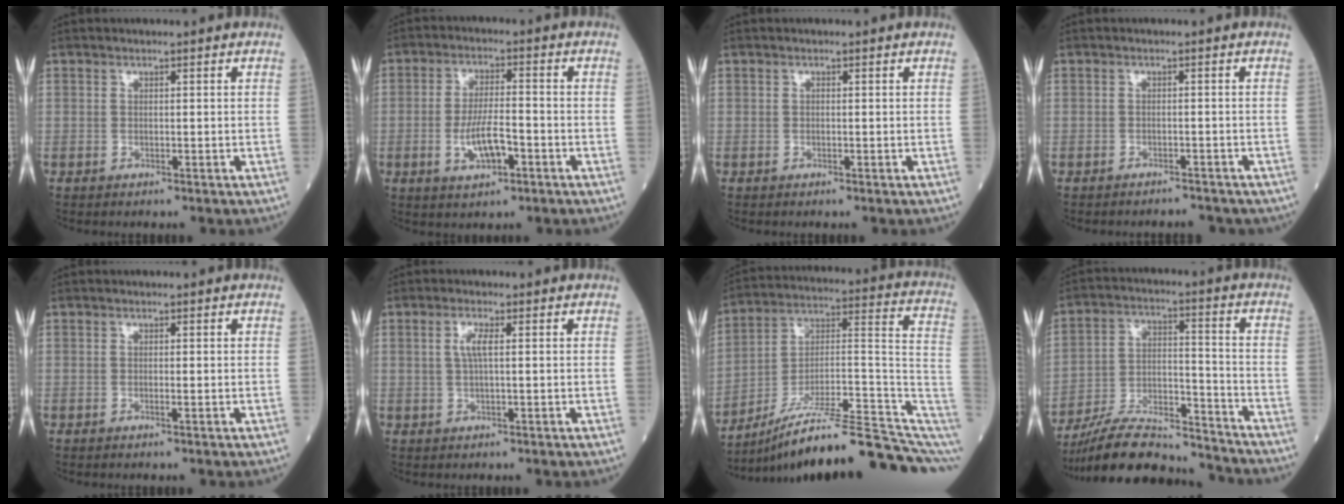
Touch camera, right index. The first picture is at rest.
{"total": 6.8, "force": [-2.2, 2.1, 6.1], "torque": [-0.119, 0.001, -0.037]}
{"total": 0.0}
{"total": 3.4, "force": [-3.2, 1.1, 0.2], "torque": [0.001, 0.001, -0.040]}
{"total": 0.6, "force": [-0.1, 0.0, 0.6], "torque": [-0.012, 0.000, -0.003]}
{"total": 2.5, "force": [0.5, 0.3, 2.5], "torque": [-0.053, 0.004, 0.009]}
{"total": 21.6, "force": [-16.2, 1.8, 14.2], "torque": [-0.142, 0.047, -0.251]}
{"total": 17.4, "force": [-16.3, 2.5, 5.8], "torque": [-0.113, 0.016, -0.275]}